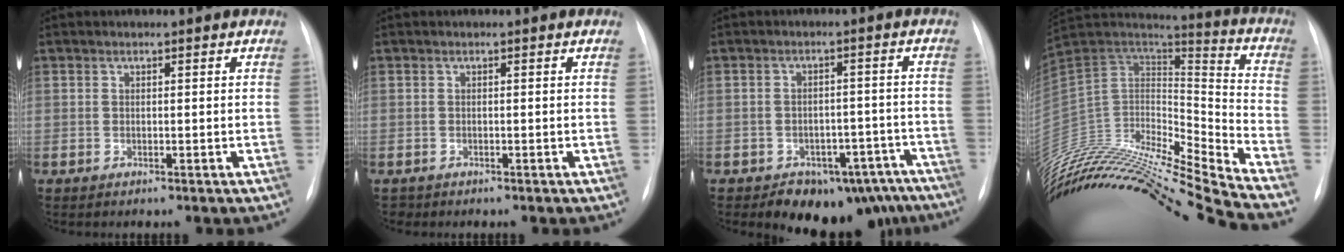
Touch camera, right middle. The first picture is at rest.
{"total": 0.6, "force": [-0.5, 0.4, -0.1], "torque": [-0.005, 0.001, -0.009]}
{"total": 12.1, "force": [-9.7, 6.4, 3.3], "torque": [-0.011, 0.030, -0.116]}
{"total": 30.8, "force": [-28.4, 0.5, 11.9], "torque": [-0.226, -0.017, -0.471]}